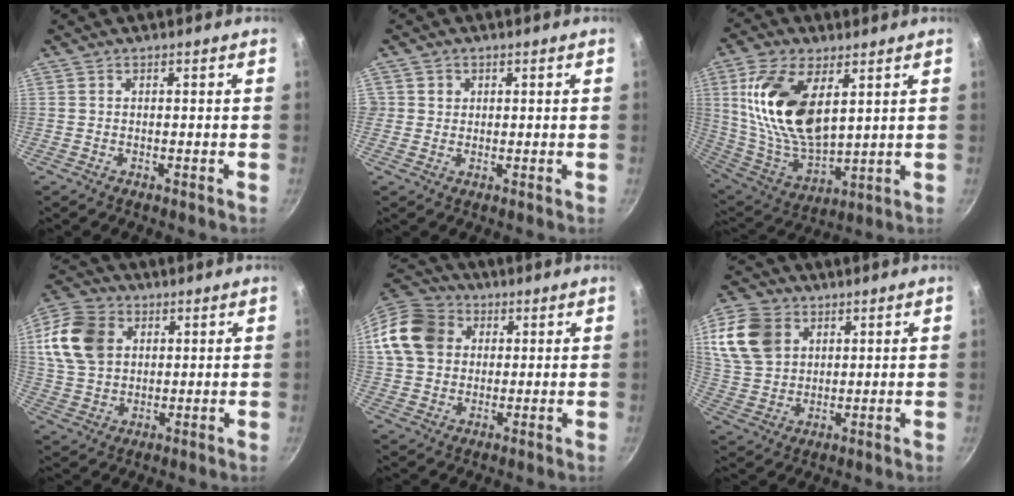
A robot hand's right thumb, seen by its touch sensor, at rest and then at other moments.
{"total": 2.0, "force": [0.5, 1.9, 0.3], "torque": [0.010, 0.003, 0.004]}
{"total": 19.3, "force": [5.8, 9.9, 15.5], "torque": [-0.292, -0.031, 0.122]}
{"total": 13.9, "force": [3.8, 10.5, 8.4], "torque": [-0.146, 0.003, 0.069]}
{"total": 14.5, "force": [3.3, 11.9, 7.6], "torque": [-0.130, 0.023, 0.051]}
{"total": 12.9, "force": [4.9, 9.7, 6.9], "torque": [-0.116, -0.003, 0.099]}